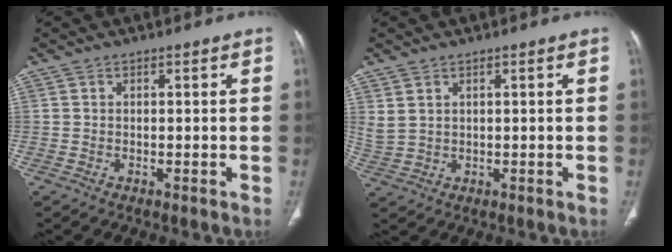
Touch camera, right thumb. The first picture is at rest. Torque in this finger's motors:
{"motor_torque": [0.10, 0.19, 0.06, -0.04, 0.12]}